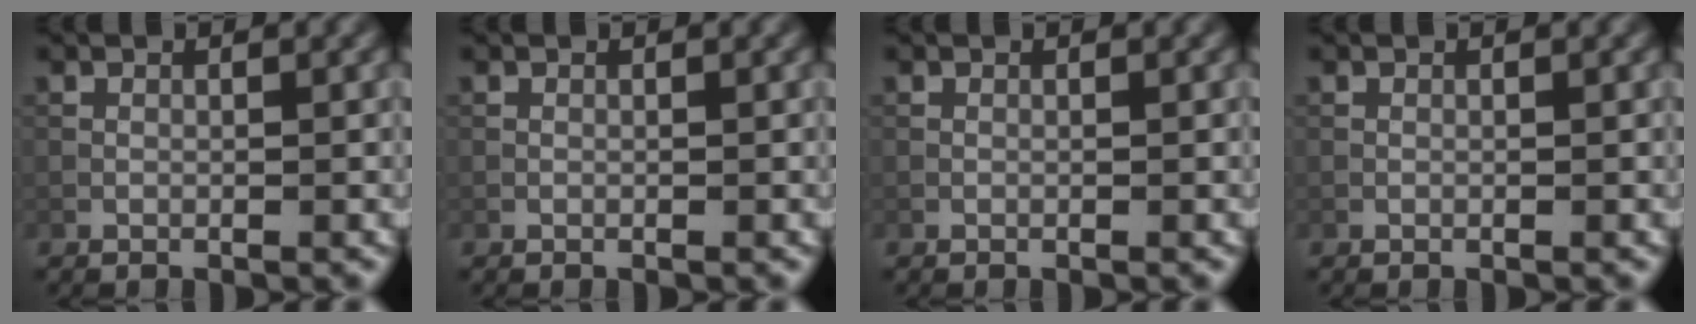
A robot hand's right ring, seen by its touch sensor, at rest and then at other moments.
{"total": 0.0}
{"total": 0.0}
{"total": 0.0}